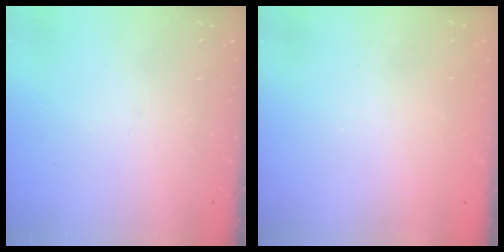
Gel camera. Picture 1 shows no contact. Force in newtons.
{"total": 1.2, "press": 1.2, "slide": 0.1}